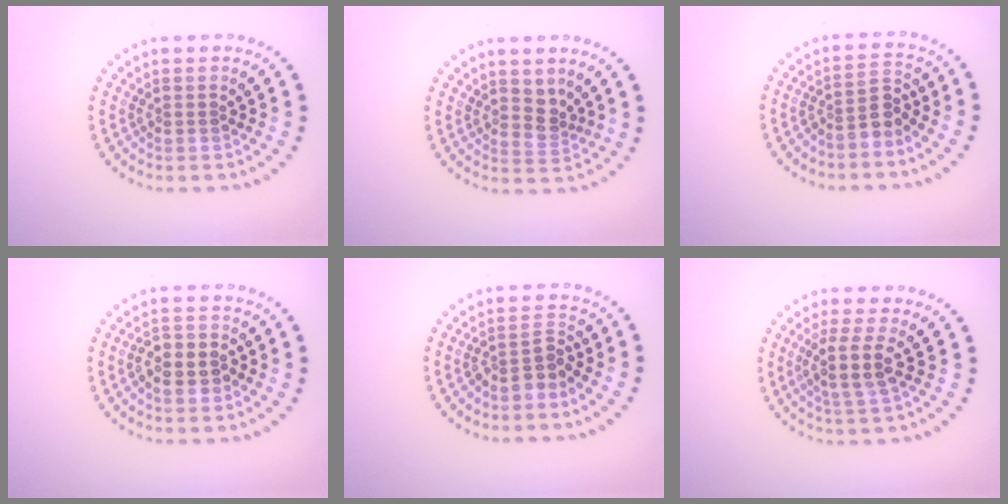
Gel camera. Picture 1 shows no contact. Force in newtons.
{"total": 2.0, "press": 1.6, "slide": 1.3}
{"total": 2.6, "press": 2.0, "slide": 1.7}
{"total": 3.0, "press": 2.9, "slide": 0.9}
{"total": 2.5, "press": 1.8, "slide": 1.7}
{"total": 2.9, "press": 2.3, "slide": 1.6}